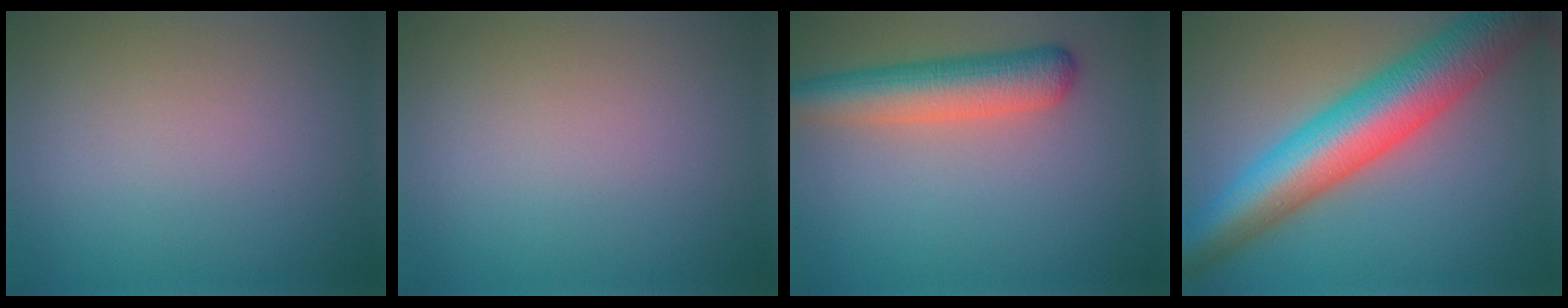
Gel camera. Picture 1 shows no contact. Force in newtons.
{"total": 0.0}
{"total": 5.7, "press": 5.7, "slide": 0.2}
{"total": 11.0, "press": 10.9, "slide": 0.3}